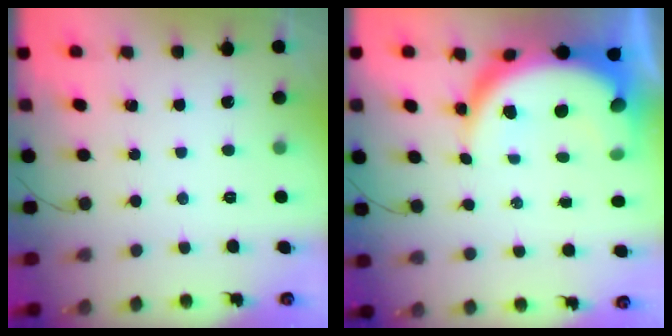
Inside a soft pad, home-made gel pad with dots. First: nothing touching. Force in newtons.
{"total": 13.8, "press": 13.7, "slide": 1.3}